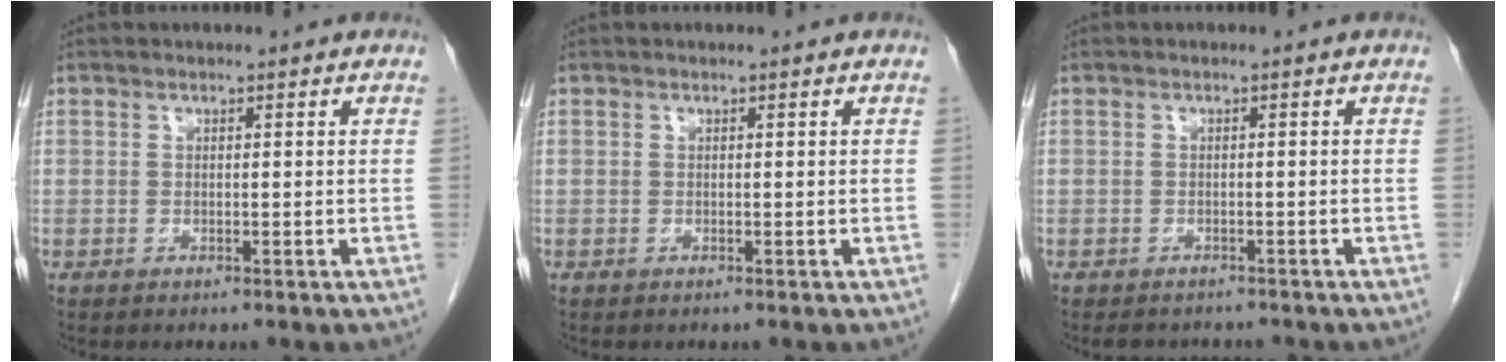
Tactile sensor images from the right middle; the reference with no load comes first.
{"total": 0.0}
{"total": 3.7, "force": [-3.4, 1.4, 0.6], "torque": [-0.007, -0.003, -0.043]}